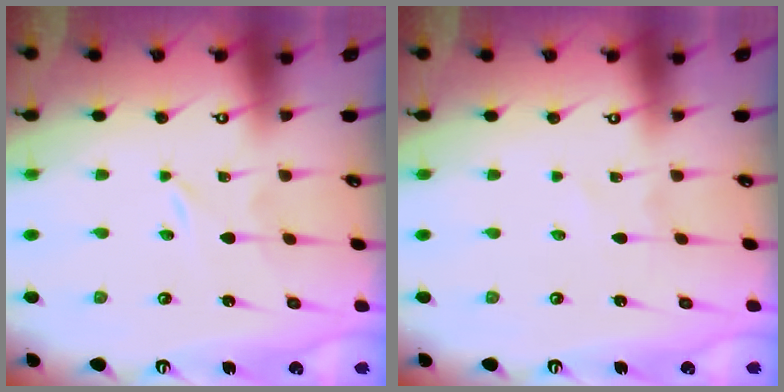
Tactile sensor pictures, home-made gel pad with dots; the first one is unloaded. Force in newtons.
{"total": 1.1, "press": 1.1, "slide": 0.1}